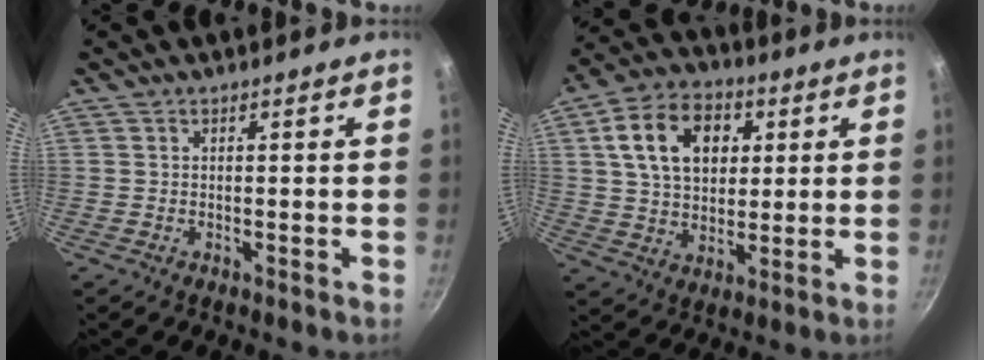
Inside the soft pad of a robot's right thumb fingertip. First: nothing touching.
{"total": 14.9, "force": [4.2, 10.5, 9.7], "torque": [-0.140, 0.004, 0.064]}